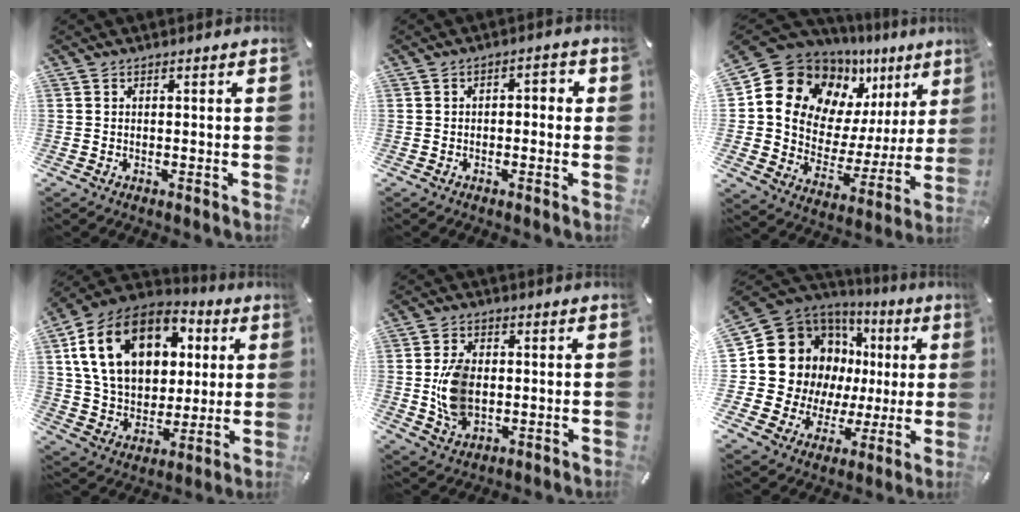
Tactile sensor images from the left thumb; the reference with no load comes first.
{"total": 2.4, "force": [-1.3, 1.4, 1.4], "torque": [-0.024, 0.013, -0.028]}
{"total": 13.4, "force": [8.7, 9.5, 3.6], "torque": [-0.058, -0.093, 0.153]}
{"total": 20.1, "force": [7.3, 14.7, 11.5], "torque": [-0.230, -0.012, 0.137]}
{"total": 9.7, "force": [-0.3, 7.0, 6.8], "torque": [-0.140, 0.000, -0.005]}
{"total": 18.6, "force": [5.8, 15.7, 8.2], "torque": [-0.146, -0.054, 0.139]}